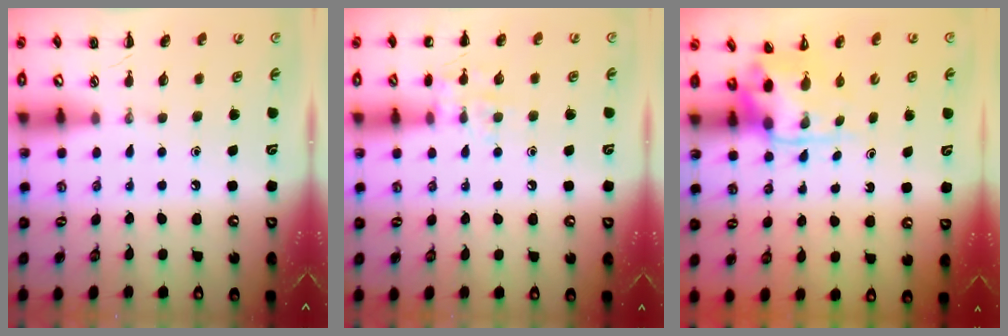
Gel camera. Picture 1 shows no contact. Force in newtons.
{"total": 8.5, "press": 8.4, "slide": 1.2}
{"total": 3.8, "press": 3.7, "slide": 0.7}